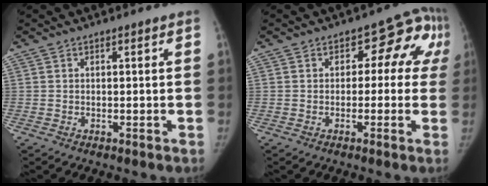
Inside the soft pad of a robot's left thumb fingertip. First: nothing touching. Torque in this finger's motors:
{"motor_torque": [-0.34, 0.33, -0.43, 0.14, -0.06]}